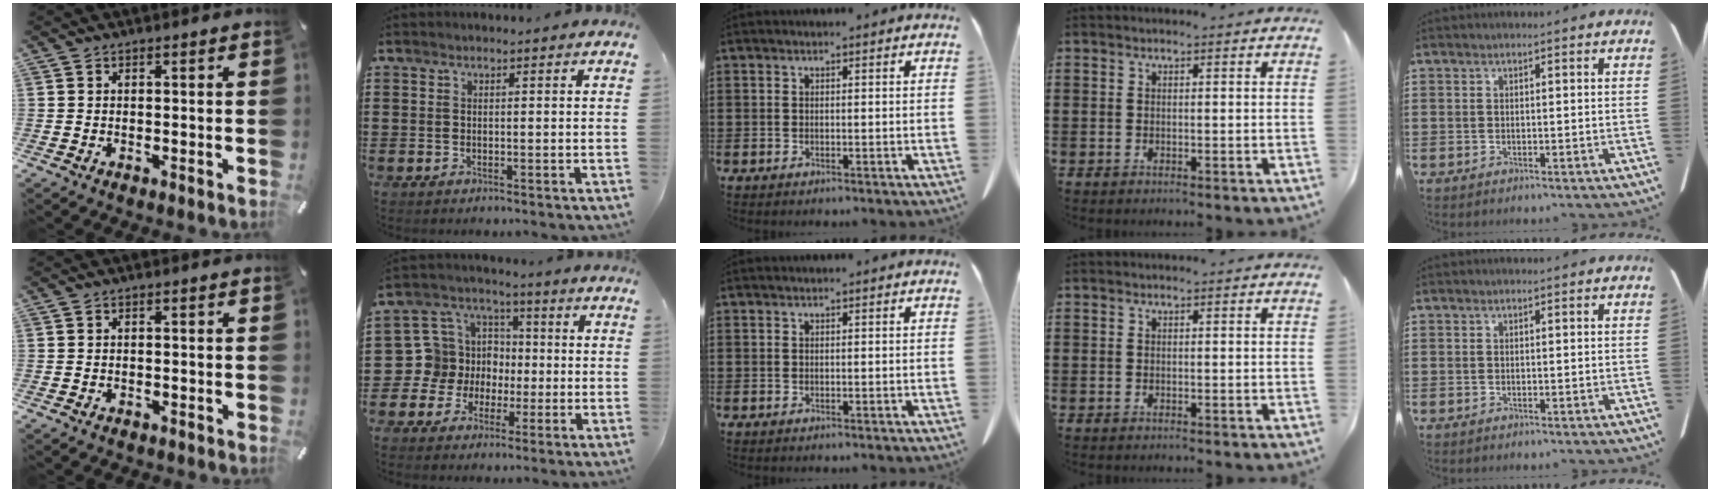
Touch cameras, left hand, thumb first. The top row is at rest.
{"thumb": {"total": 1.0, "force": [-0.8, 0.5, 0.4], "torque": [-0.009, 0.002, -0.018]}, "index": {"total": 9.3, "force": [-1.4, 9.1, 1.2], "torque": [-0.085, 0.008, -0.027]}}